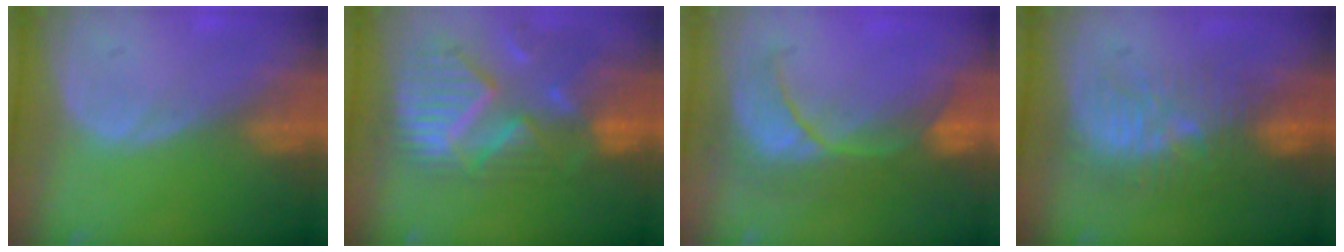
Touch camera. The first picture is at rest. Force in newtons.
{"total": 12.0, "press": 10.4, "slide": 6.0}
{"total": 8.4, "press": 8.2, "slide": 1.9}
{"total": 9.3, "press": 8.7, "slide": 3.4}